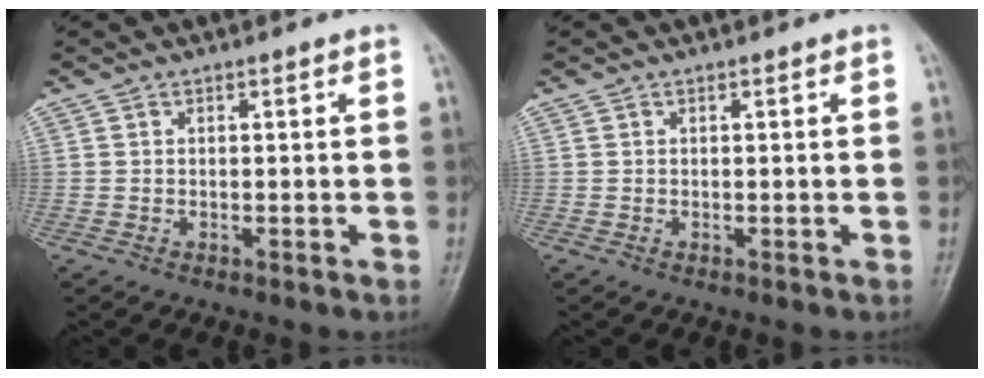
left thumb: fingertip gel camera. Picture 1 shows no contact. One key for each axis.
{"total": 0.0}